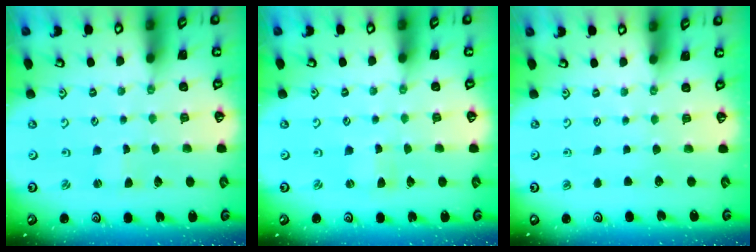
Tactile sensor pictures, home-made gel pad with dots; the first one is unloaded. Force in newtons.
{"total": 1.5, "press": 1.4, "slide": 0.2}
{"total": 0.0}